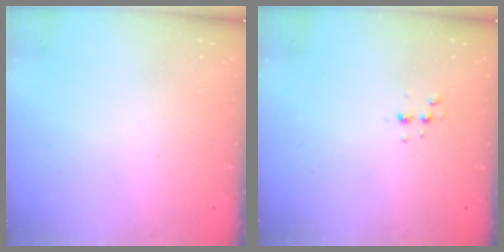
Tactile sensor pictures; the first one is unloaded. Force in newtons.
{"total": 3.1, "press": 3.0, "slide": 0.6}